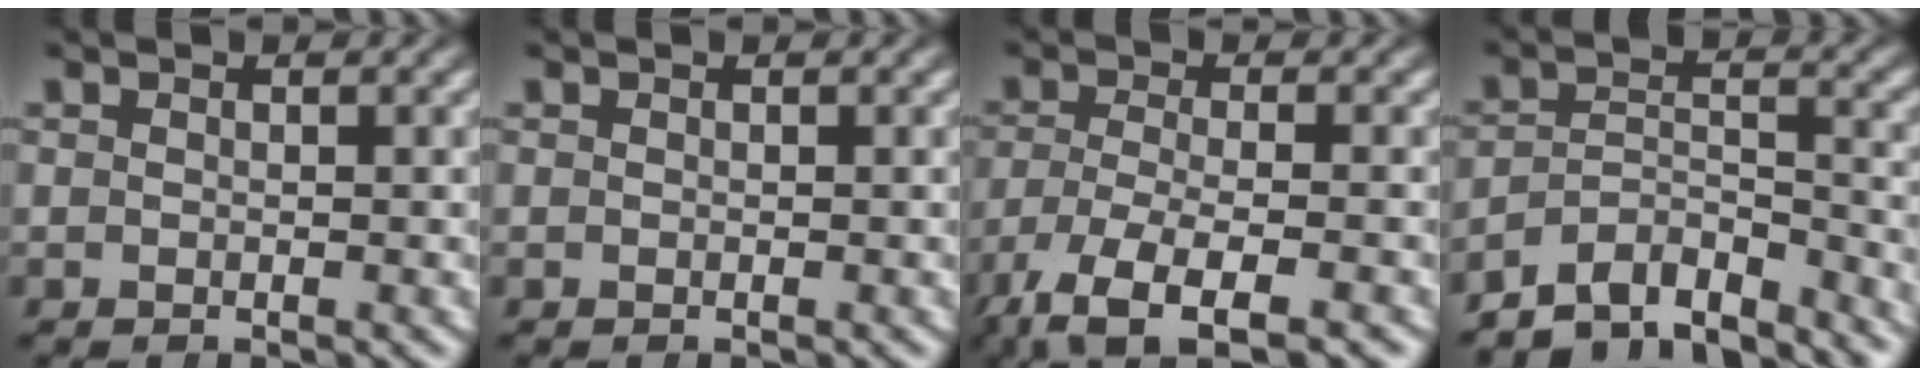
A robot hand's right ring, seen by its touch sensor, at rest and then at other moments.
{"total": 0.0}
{"total": 9.2, "force": [-6.6, 3.8, 5.2], "torque": [-0.114, -0.058, -0.076]}
{"total": 9.4, "force": [-7.8, 4.1, 3.3], "torque": [-0.067, -0.041, -0.120]}